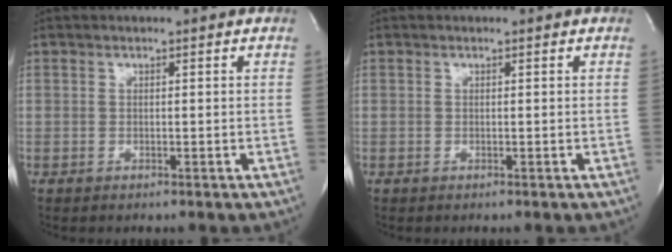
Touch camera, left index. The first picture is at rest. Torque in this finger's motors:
{"motor_torque": [0.00, 0.00, 0.00, 0.00]}